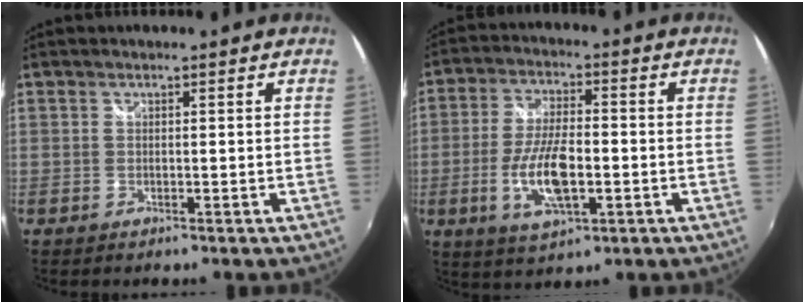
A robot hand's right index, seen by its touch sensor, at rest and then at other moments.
{"total": 11.1, "force": [-2.7, 4.3, 9.9], "torque": [-0.197, -0.007, -0.050]}